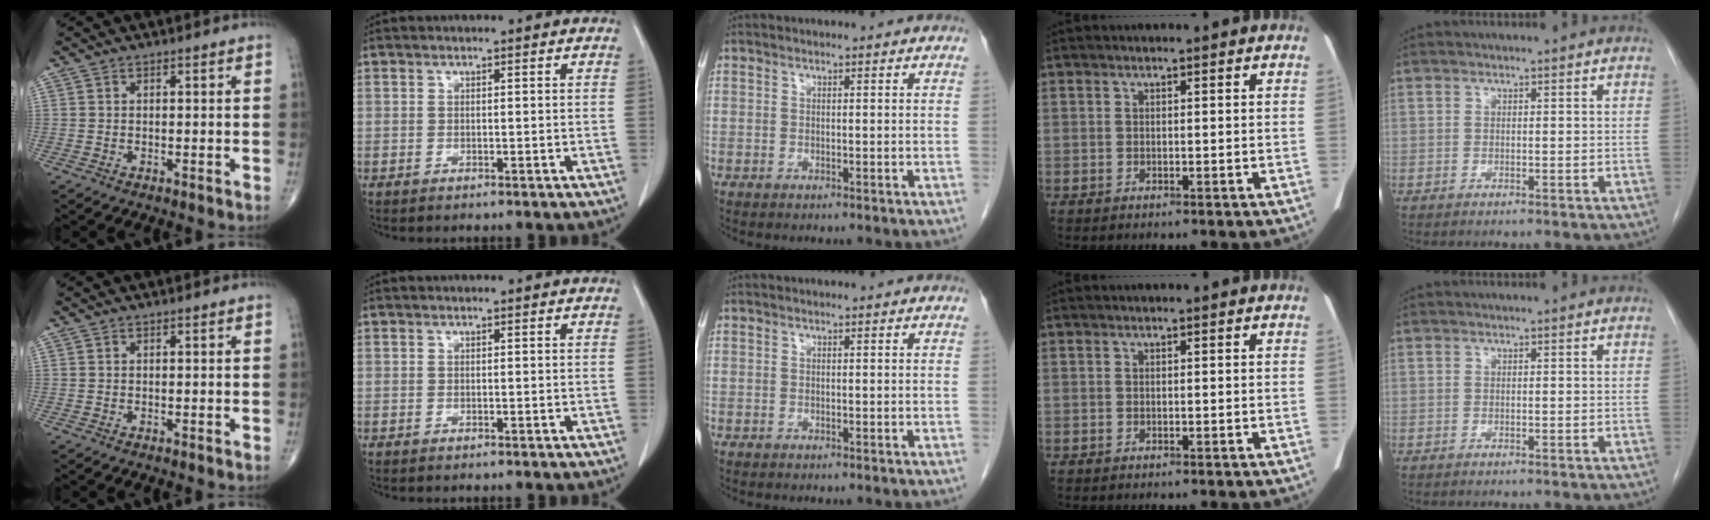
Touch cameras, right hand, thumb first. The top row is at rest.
{}